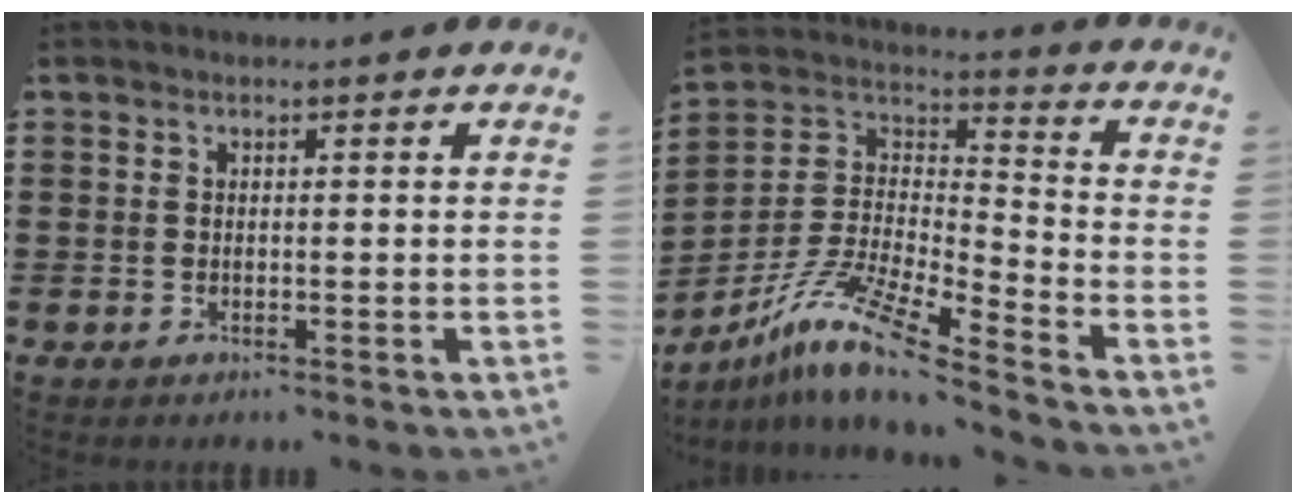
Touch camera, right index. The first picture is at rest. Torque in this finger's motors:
{"motor_torque": [0.09, 0.41, 0.47, 0.10]}